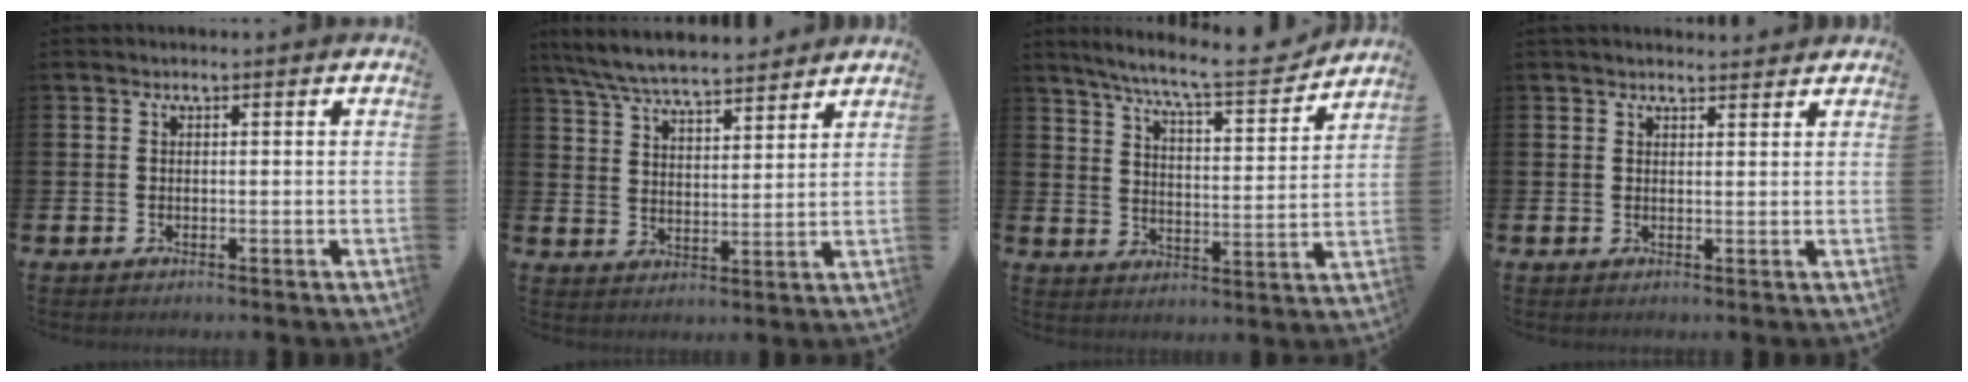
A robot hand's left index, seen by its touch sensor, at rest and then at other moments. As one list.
[{"total": 7.0, "force": [6.7, 0.9, 1.9], "torque": [-0.066, -0.032, 0.121]}, {"total": 8.9, "force": [8.0, 0.7, 3.7], "torque": [-0.092, -0.051, 0.136]}, {"total": 1.7, "force": [1.7, 0.4, 0.1], "torque": [0.005, -0.008, 0.028]}]